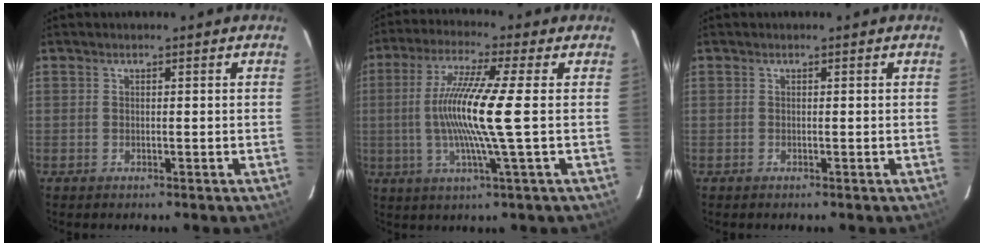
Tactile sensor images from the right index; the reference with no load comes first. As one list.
[{"total": 12.6, "force": [-0.6, -1.5, 12.4], "torque": [-0.239, -0.005, -0.013]}, {"total": 0.0}]